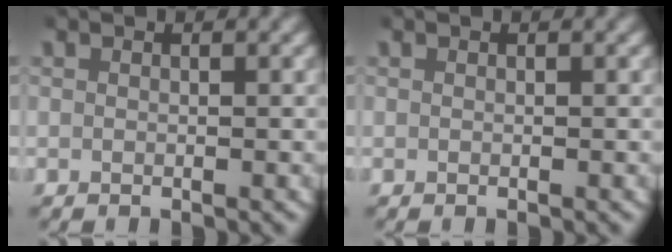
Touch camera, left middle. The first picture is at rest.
{"total": 0.0}